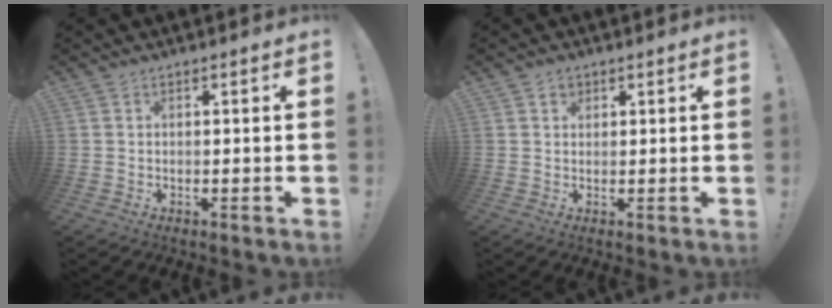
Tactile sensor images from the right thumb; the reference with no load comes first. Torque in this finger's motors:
{"motor_torque": [-0.07, 0.33, 0.07, -0.12, -0.03]}